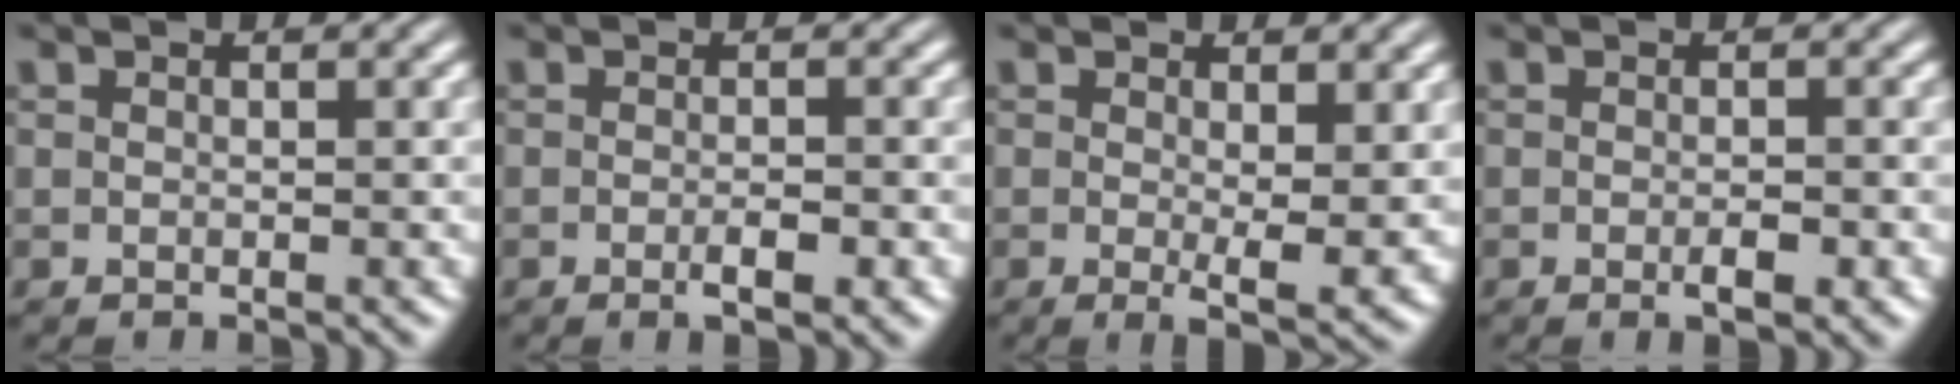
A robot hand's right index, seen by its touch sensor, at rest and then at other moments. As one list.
[{"total": 2.0, "force": [-1.2, 0.4, 1.5], "torque": [-0.020, 0.008, -0.026]}, {"total": 3.0, "force": [-0.4, 0.5, 2.9], "torque": [-0.040, -0.016, -0.005]}, {"total": 1.8, "force": [-1.0, 0.5, 1.3], "torque": [-0.017, 0.007, -0.022]}]